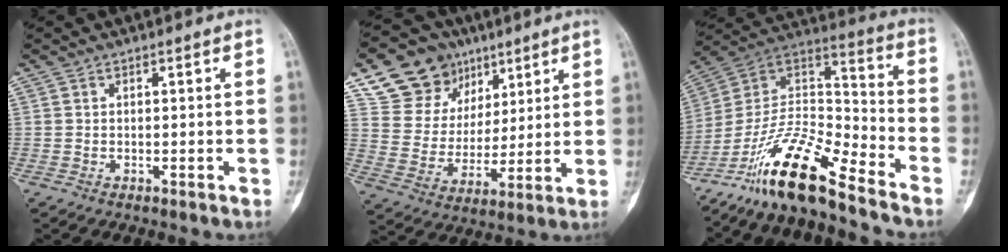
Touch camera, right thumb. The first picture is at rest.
{"total": 15.9, "force": [9.4, 11.9, 4.8], "torque": [-0.045, -0.028, 0.174]}
{"total": 17.0, "force": [-13.2, 3.4, 10.2], "torque": [-0.184, 0.094, -0.246]}